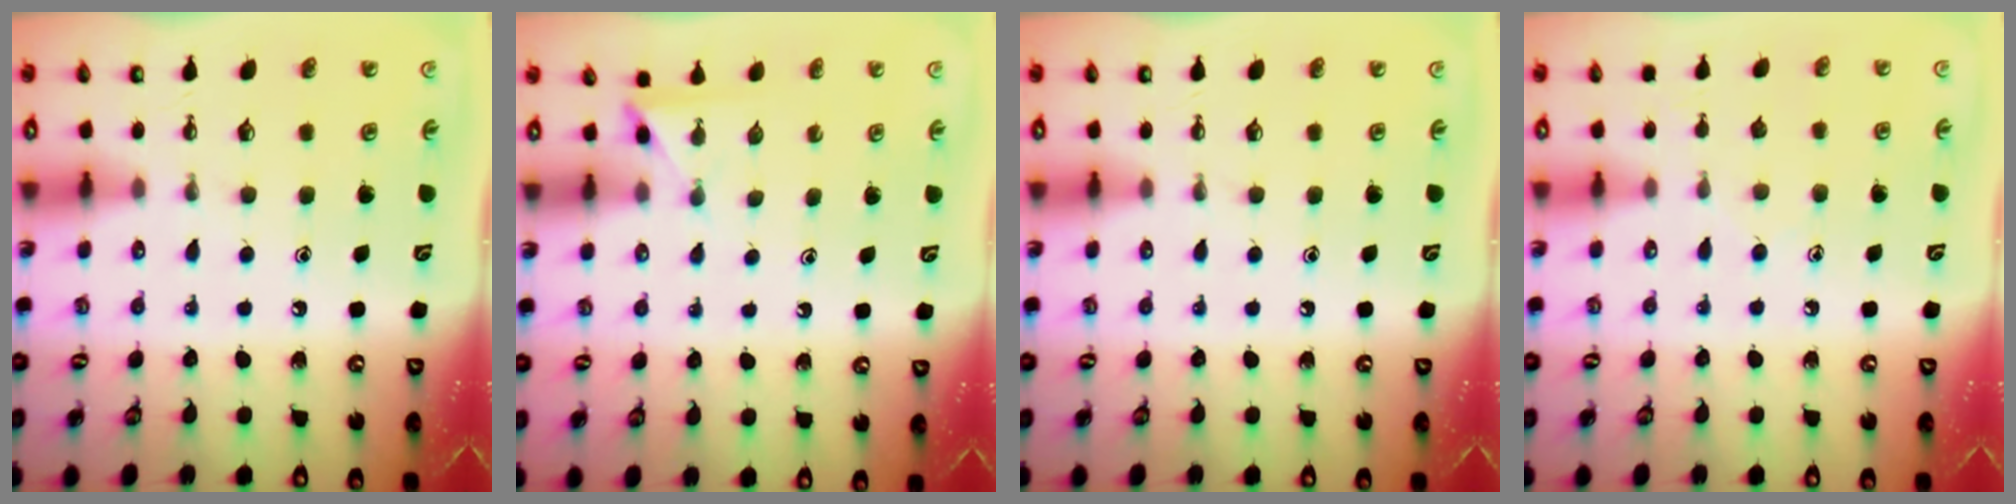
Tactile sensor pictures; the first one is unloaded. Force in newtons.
{"total": 2.7, "press": 2.7, "slide": 0.2}
{"total": 0.0}
{"total": 3.8, "press": 3.8, "slide": 0.4}